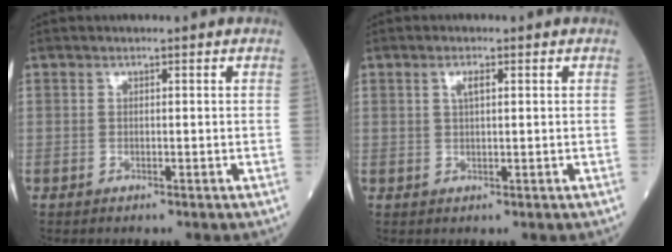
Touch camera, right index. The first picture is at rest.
{"total": 1.8, "force": [0.7, 0.4, 1.6], "torque": [-0.031, 0.002, 0.013]}